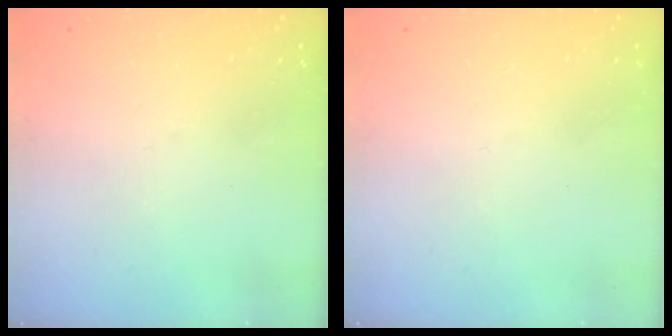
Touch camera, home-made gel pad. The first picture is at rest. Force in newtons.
{"total": 1.6, "press": 1.6, "slide": 0.1}